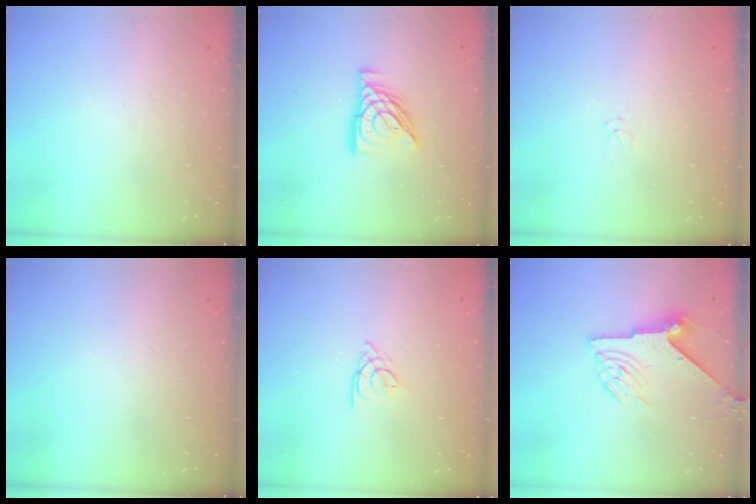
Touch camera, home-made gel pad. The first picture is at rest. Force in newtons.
{"total": 13.2, "press": 13.2, "slide": 1.1}
{"total": 3.4, "press": 3.4, "slide": 0.2}
{"total": 0.0}
{"total": 2.7, "press": 2.6, "slide": 0.5}
{"total": 7.4, "press": 7.4, "slide": 0.2}